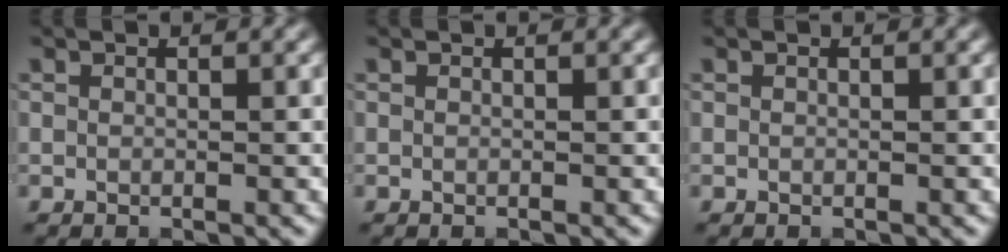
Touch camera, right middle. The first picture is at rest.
{"total": 0.0}
{"total": 0.0}